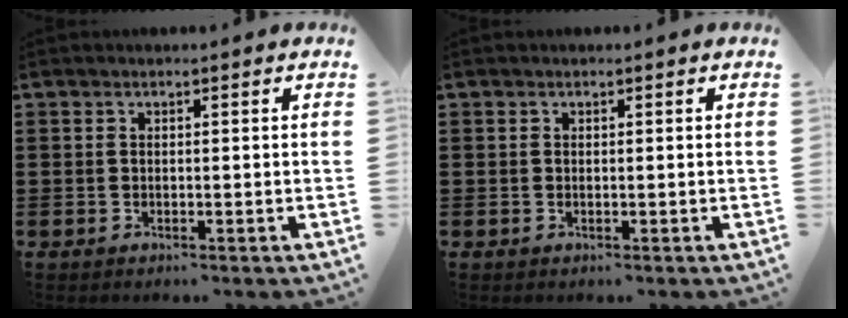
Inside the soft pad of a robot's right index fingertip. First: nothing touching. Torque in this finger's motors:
{"motor_torque": [0.00, -0.01, 0.00, 0.00]}